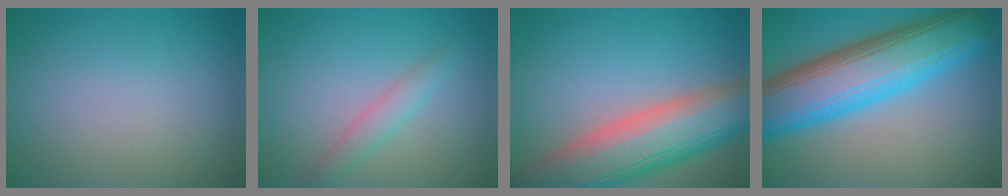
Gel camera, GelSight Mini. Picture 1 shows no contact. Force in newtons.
{"total": 1.9, "press": 1.9, "slide": 0.1}
{"total": 10.9, "press": 10.8, "slide": 0.8}
{"total": 12.0, "press": 12.0, "slide": 0.2}